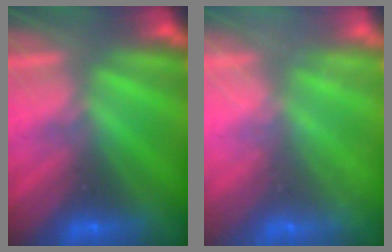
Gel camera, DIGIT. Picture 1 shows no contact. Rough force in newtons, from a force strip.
{"total": 2.5}